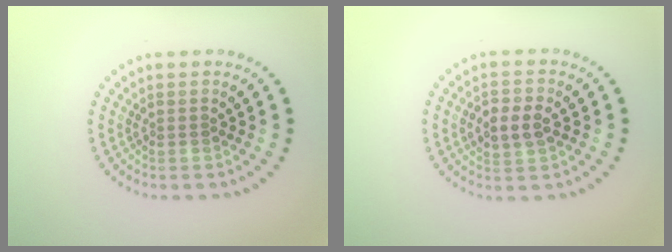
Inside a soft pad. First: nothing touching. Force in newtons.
{"total": 3.0, "press": 3.0, "slide": 0.2}